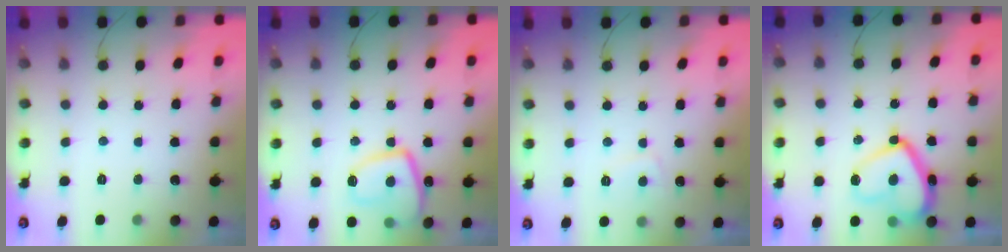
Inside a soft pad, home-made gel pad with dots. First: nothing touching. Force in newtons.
{"total": 11.7, "press": 11.6, "slide": 1.2}
{"total": 2.8, "press": 2.7, "slide": 0.9}
{"total": 15.6, "press": 15.5, "slide": 1.5}